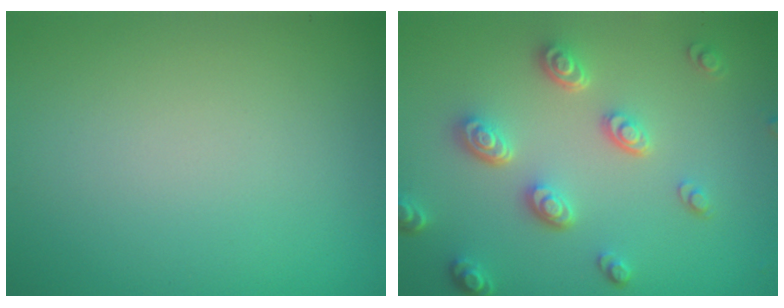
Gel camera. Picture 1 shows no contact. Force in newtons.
{"total": 4.6, "press": 3.5, "slide": 3.0}